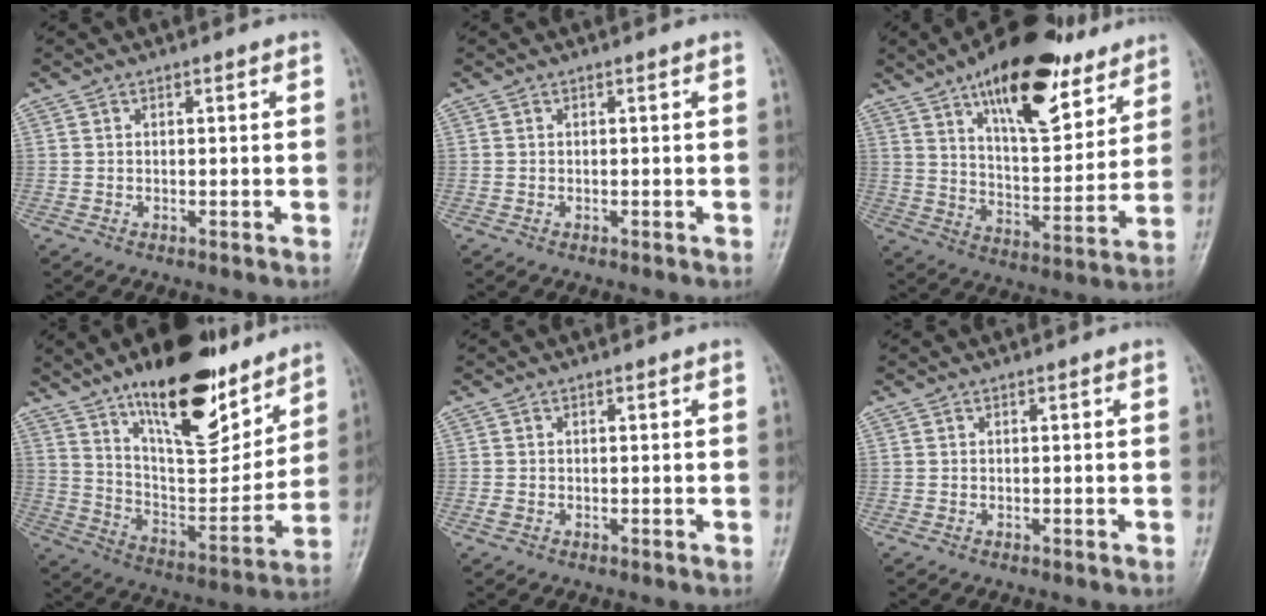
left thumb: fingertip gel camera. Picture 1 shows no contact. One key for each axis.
{"total": 0.0}
{"total": 22.1, "fx": 13.6, "fy": 9.2, "fz": 14.8, "tx": -0.185, "ty": -0.058, "tz": 0.217}
{"total": 23.1, "fx": 15.2, "fy": 8.6, "fz": 15.0, "tx": -0.187, "ty": -0.081, "tz": 0.254}
{"total": 1.1, "fx": 0.0, "fy": 0.8, "fz": 0.7, "tx": -0.009, "ty": 0.001, "tz": 0.000}
{"total": 0.0}